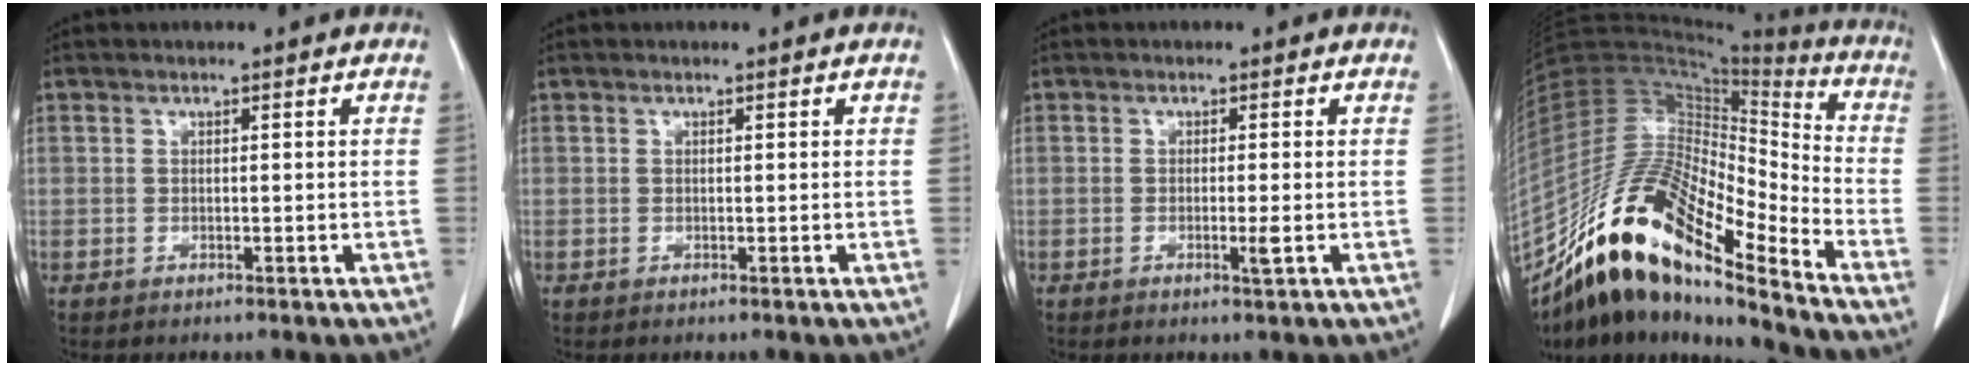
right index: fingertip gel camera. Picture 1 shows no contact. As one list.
[{"total": 0.0}, {"total": 1.7, "force": [-0.4, -0.1, 1.7], "torque": [-0.028, -0.005, -0.007]}, {"total": 22.2, "force": [-15.6, 4.3, 15.2], "torque": [-0.296, 0.003, -0.283]}]